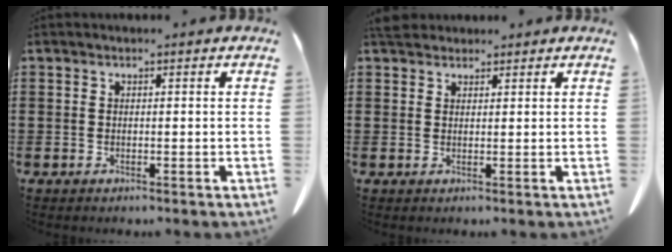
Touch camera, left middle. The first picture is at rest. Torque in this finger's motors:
{"motor_torque": [0.31, 0.20, -0.01, 0.01]}